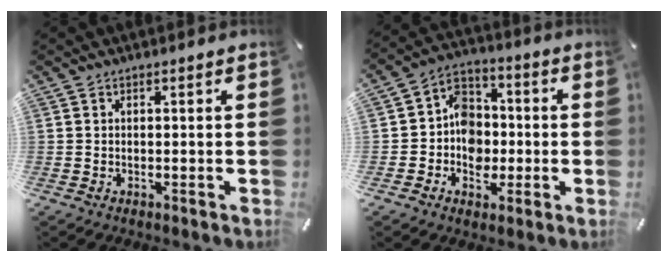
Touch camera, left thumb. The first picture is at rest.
{"total": 9.7, "force": [-2.5, 8.8, 3.4], "torque": [-0.068, 0.021, -0.046]}